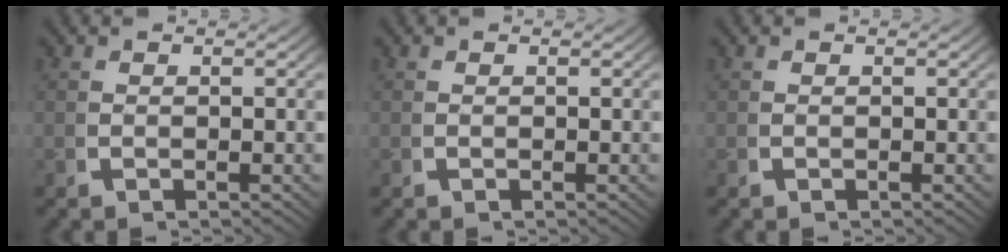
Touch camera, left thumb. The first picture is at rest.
{"total": 0.0}
{"total": 0.0}